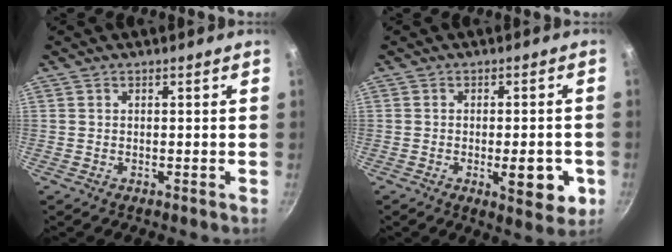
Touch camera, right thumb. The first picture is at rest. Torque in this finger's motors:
{"motor_torque": [0.96, 1.35, -0.17, 0.10, 0.23]}